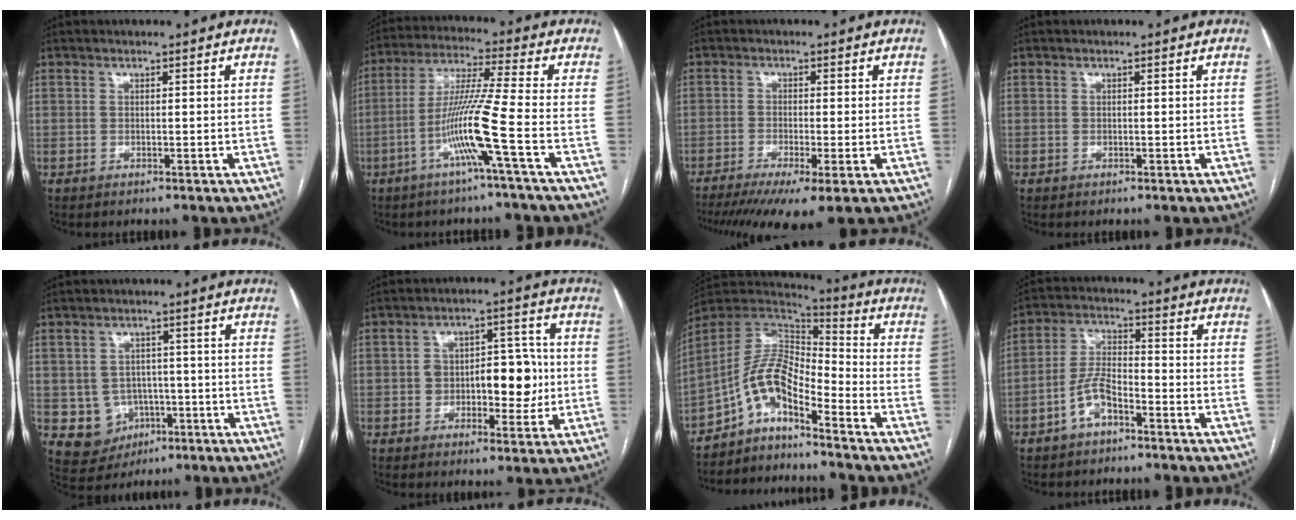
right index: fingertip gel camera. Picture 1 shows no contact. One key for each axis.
{"total": 10.7, "fx": -4.1, "fy": -2.0, "fz": 9.7, "tx": -0.192, "ty": -0.003, "tz": -0.084}
{"total": 9.8, "fx": -6.2, "fy": 1.4, "fz": 7.5, "tx": -0.122, "ty": -0.017, "tz": -0.102}
{"total": 0.0}
{"total": 6.9, "fx": -1.8, "fy": 6.4, "fz": 1.8, "tx": -0.031, "ty": 0.014, "tz": -0.014}
{"total": 9.9, "fx": -0.7, "fy": 5.2, "fz": 8.4, "tx": -0.110, "ty": 0.029, "tz": -0.002}
{"total": 9.6, "fx": -6.5, "fy": 2.5, "fz": 6.6, "tx": -0.129, "ty": 0.030, "tz": -0.121}
{"total": 6.6, "fx": -3.7, "fy": 2.7, "fz": 4.7, "tx": -0.105, "ty": 0.015, "tz": -0.070}